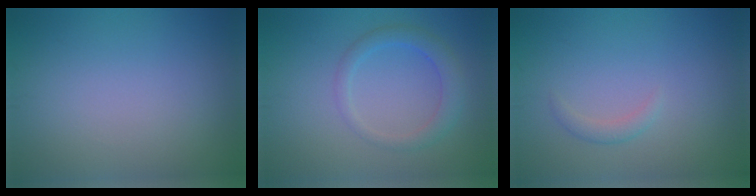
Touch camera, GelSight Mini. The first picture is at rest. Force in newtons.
{"total": 2.6, "press": 2.6, "slide": 0.0}
{"total": 1.1, "press": 1.1, "slide": 0.0}